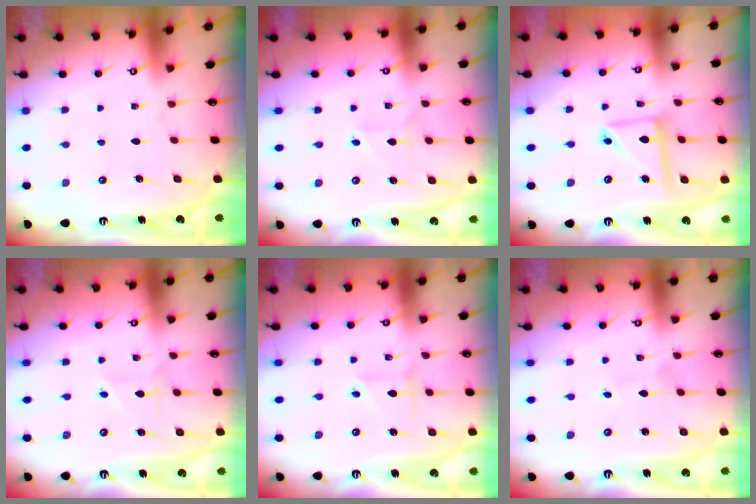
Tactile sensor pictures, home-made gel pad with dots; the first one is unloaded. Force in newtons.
{"total": 1.9, "press": 1.9, "slide": 0.2}
{"total": 10.6, "press": 10.5, "slide": 1.0}
{"total": 2.5, "press": 2.5, "slide": 0.3}
{"total": 2.6, "press": 2.6, "slide": 0.5}
{"total": 0.5, "press": 0.5, "slide": 0.0}